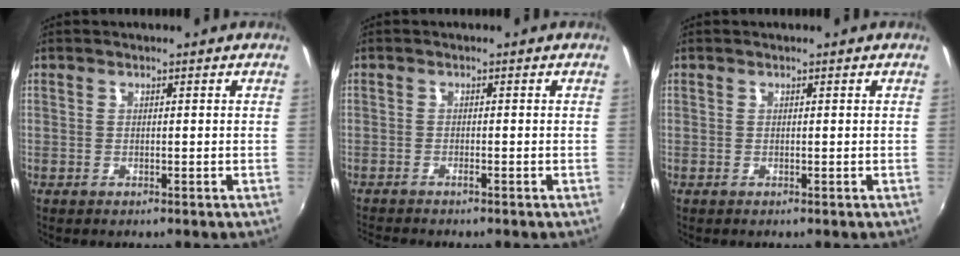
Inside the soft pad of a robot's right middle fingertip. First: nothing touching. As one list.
[{"total": 2.4, "force": [-2.2, -0.1, 1.0], "torque": [-0.028, -0.009, -0.044]}, {"total": 0.0}]